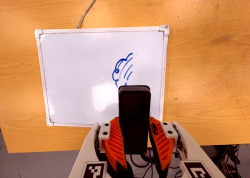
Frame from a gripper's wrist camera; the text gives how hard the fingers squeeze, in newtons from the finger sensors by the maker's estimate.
{"total": 8.5, "left": 6.0, "right": 11.0}